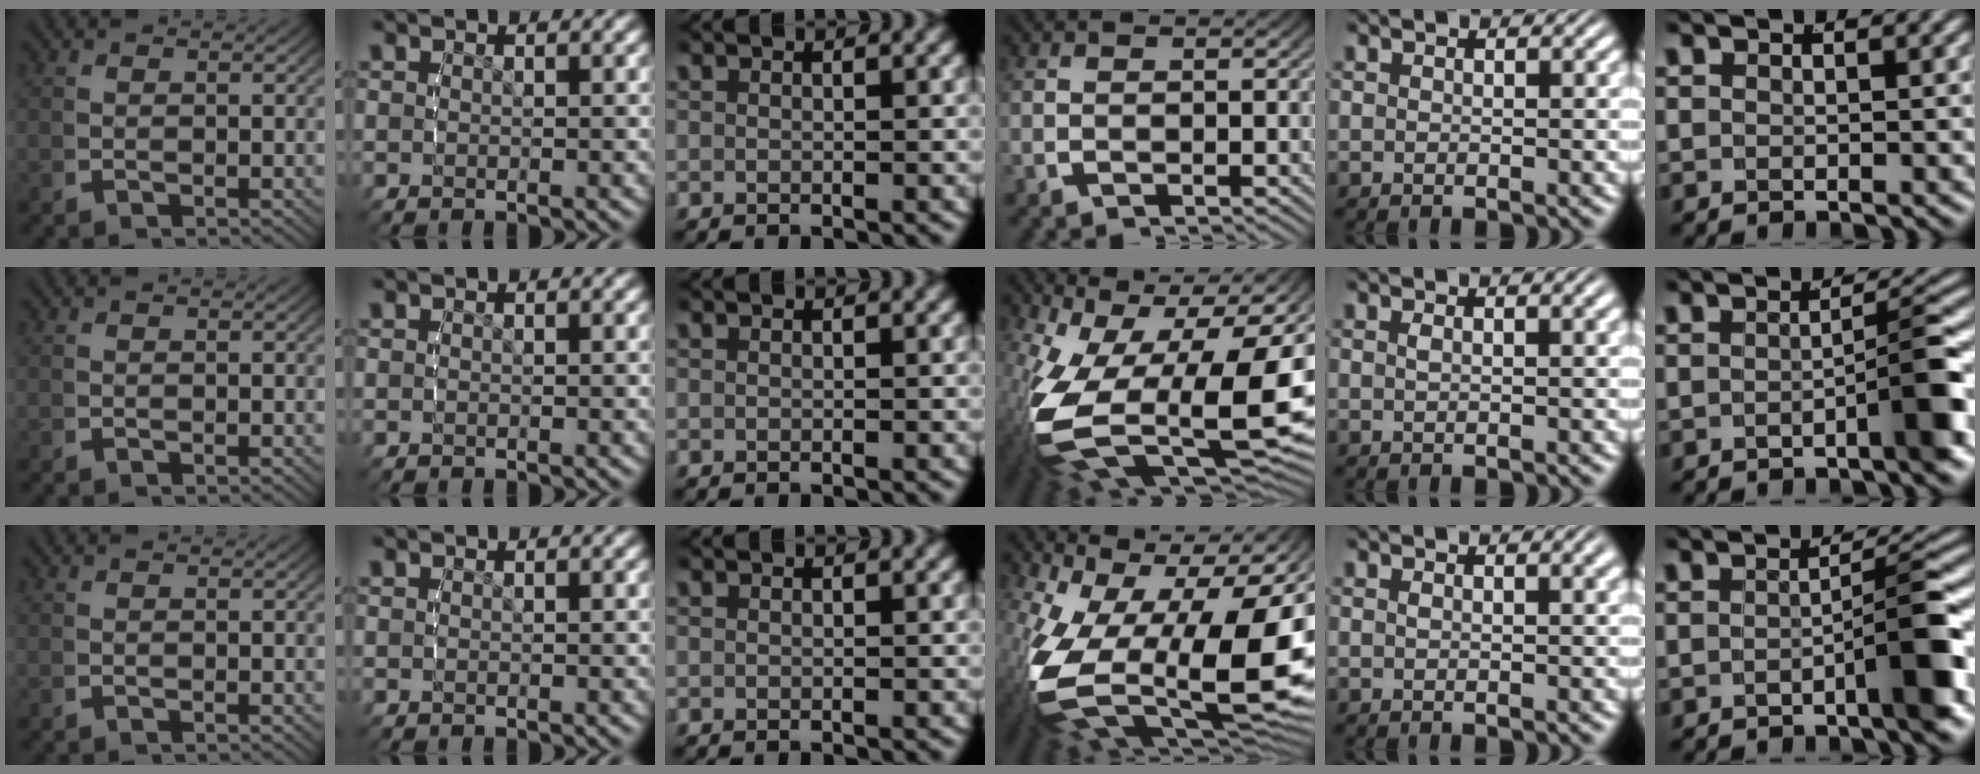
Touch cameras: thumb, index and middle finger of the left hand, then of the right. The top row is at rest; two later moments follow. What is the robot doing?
{"motion": "lift_and_place", "object": "button"}